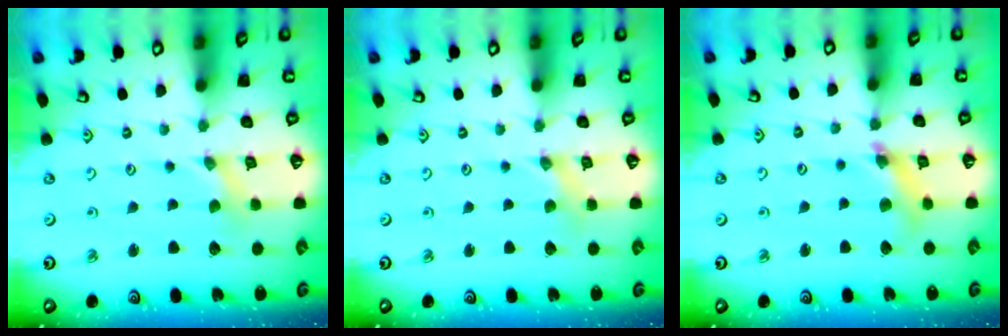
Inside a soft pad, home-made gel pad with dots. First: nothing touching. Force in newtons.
{"total": 1.0, "press": 1.0, "slide": 0.2}
{"total": 8.3, "press": 8.3, "slide": 1.0}